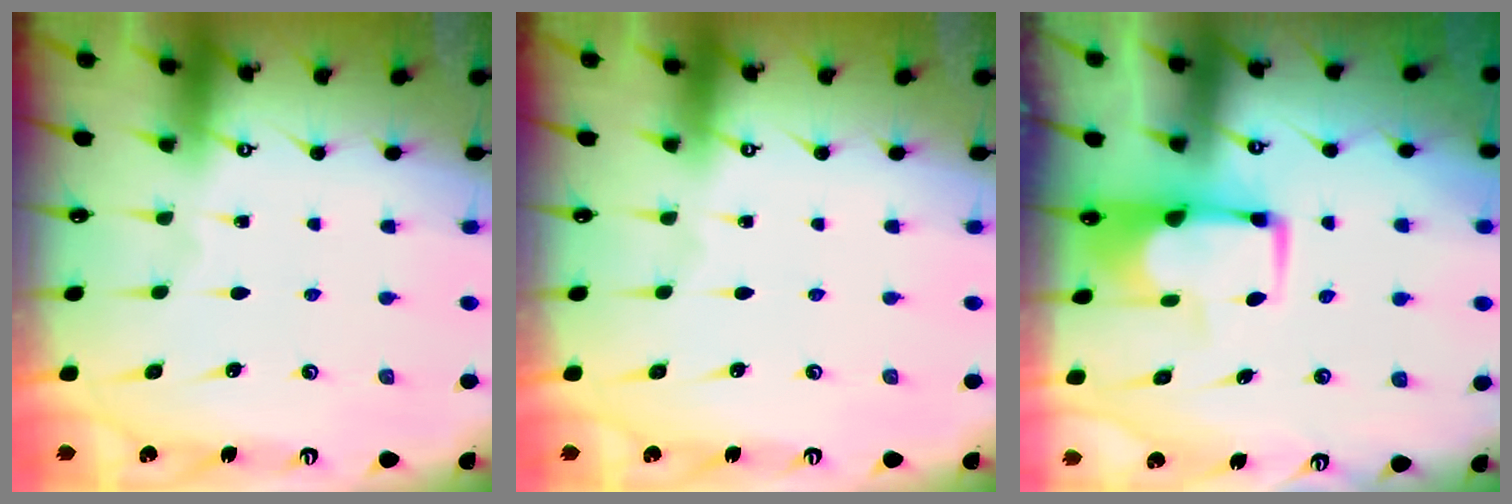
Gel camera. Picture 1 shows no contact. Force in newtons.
{"total": 0.0}
{"total": 2.4, "press": 2.3, "slide": 0.5}